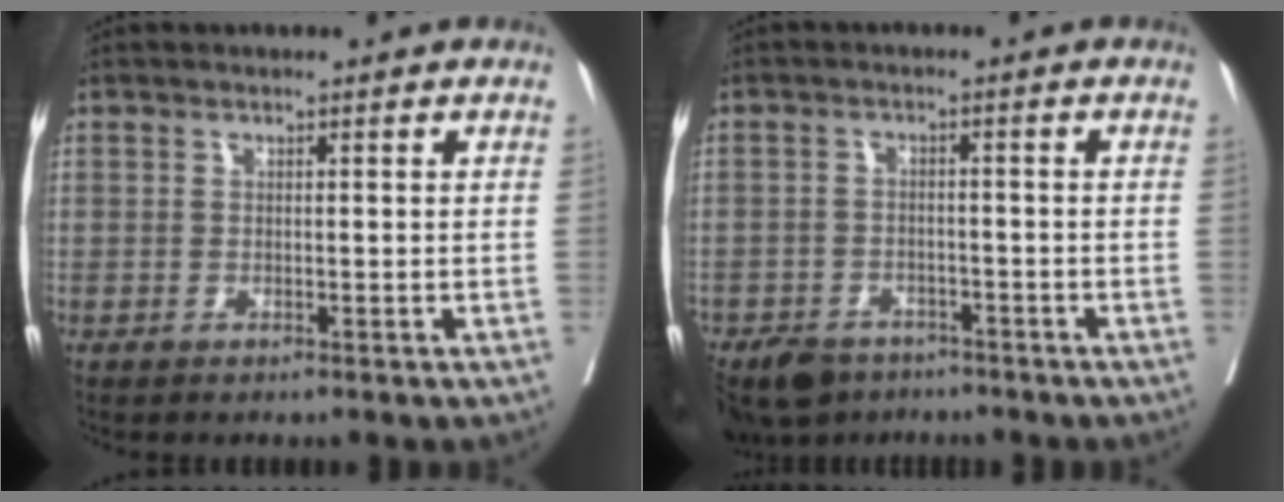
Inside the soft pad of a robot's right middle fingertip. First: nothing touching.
{"total": 8.3, "force": [-6.6, 4.4, 2.5], "torque": [-0.043, -0.007, -0.101]}